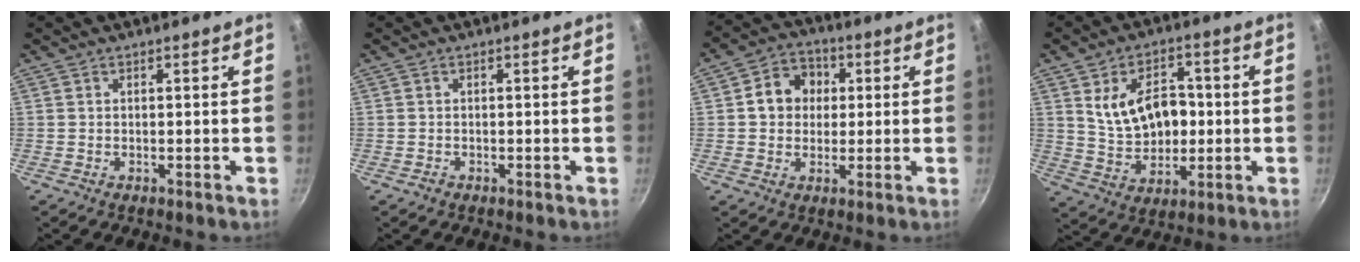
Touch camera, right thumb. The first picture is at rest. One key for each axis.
{"total": 0.7, "fx": -0.4, "fy": 0.6, "fz": 0.1, "tx": -0.002, "ty": 0.003, "tz": -0.006}
{"total": 8.5, "fx": 1.4, "fy": 7.4, "fz": 4.1, "tx": -0.029, "ty": 0.011, "tz": 0.009}
{"total": 13.0, "fx": 1.5, "fy": 8.9, "fz": 9.4, "tx": -0.120, "ty": -0.002, "tz": 0.038}